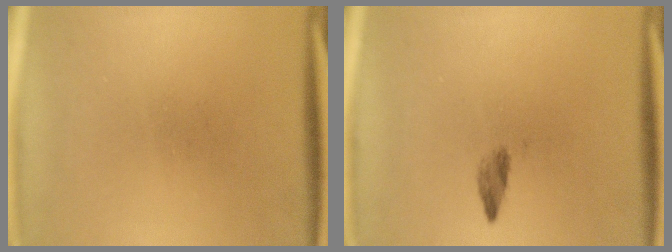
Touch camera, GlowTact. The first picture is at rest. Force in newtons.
{"total": 1.4}